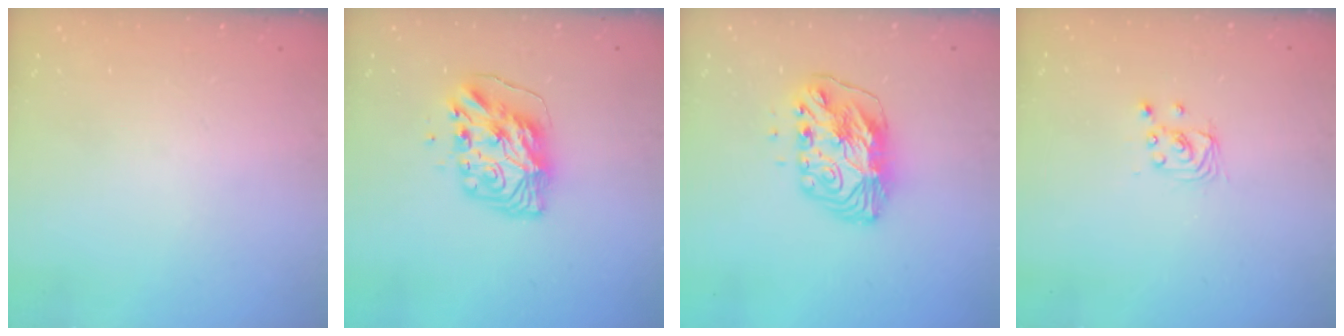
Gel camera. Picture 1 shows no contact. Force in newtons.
{"total": 9.7, "press": 9.6, "slide": 1.3}
{"total": 10.8, "press": 10.8, "slide": 1.0}
{"total": 2.8, "press": 2.8, "slide": 0.2}